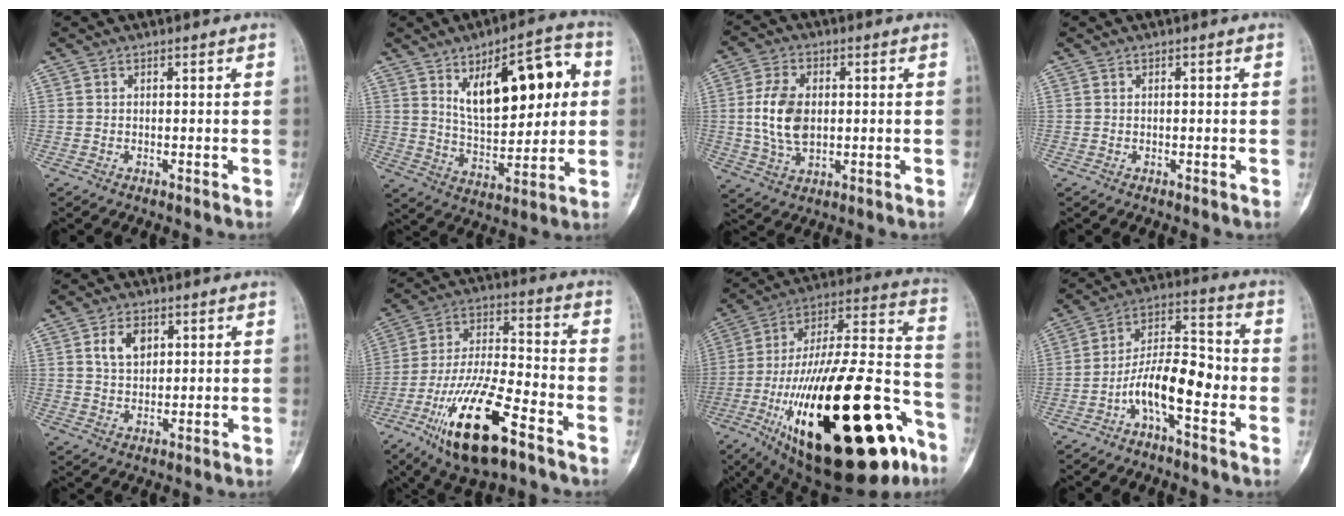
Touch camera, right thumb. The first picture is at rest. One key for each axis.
{"total": 18.3, "fx": 5.1, "fy": 8.7, "fz": 15.3, "tx": -0.188, "ty": -0.001, "tz": 0.088}
{"total": 9.8, "fx": 0.4, "fy": 6.1, "fz": 7.6, "tx": -0.143, "ty": 0.000, "tz": 0.012}
{"total": 0.0}
{"total": 5.3, "fx": 2.1, "fy": 3.5, "fz": 3.5, "tx": -0.049, "ty": -0.007, "tz": 0.039}
{"total": 19.4, "fx": -10.5, "fy": 6.1, "fz": 15.2, "tx": -0.293, "ty": 0.050, "tz": -0.185}
{"total": 42.6, "fx": -18.1, "fy": 15.1, "fz": 35.4, "tx": -0.542, "ty": 0.053, "tz": -0.281}
{"total": 11.7, "fx": -4.3, "fy": 4.6, "fz": 9.8, "tx": -0.163, "ty": 0.060, "tz": -0.082}